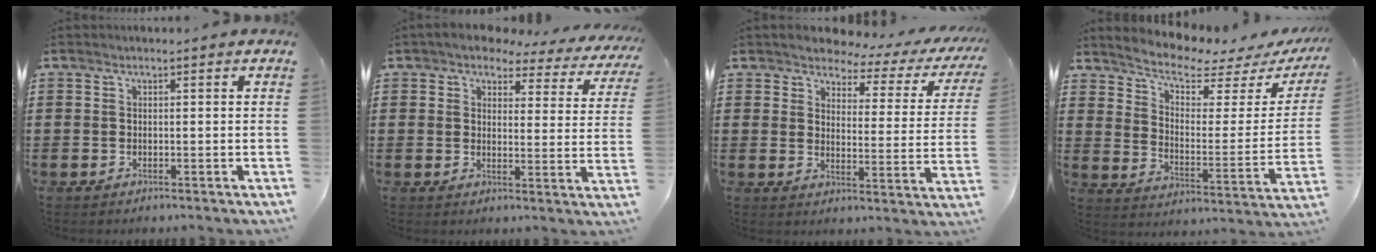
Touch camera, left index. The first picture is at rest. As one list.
[{"total": 4.3, "force": [3.9, 1.2, 1.2], "torque": [-0.037, -0.025, 0.064]}, {"total": 3.4, "force": [3.1, 1.3, 0.8], "torque": [-0.031, -0.023, 0.046]}, {"total": 5.4, "force": [4.7, 1.1, 2.5], "torque": [-0.074, -0.030, 0.076]}]